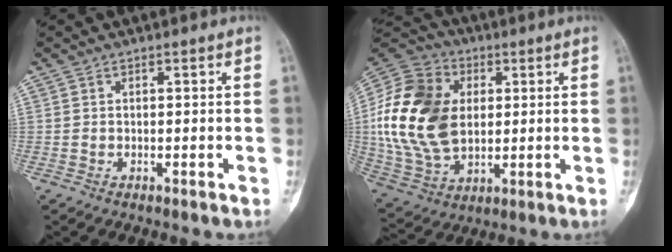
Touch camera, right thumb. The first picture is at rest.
{"total": 22.2, "force": [2.6, 15.5, 15.8], "torque": [-0.307, -0.003, 0.053]}